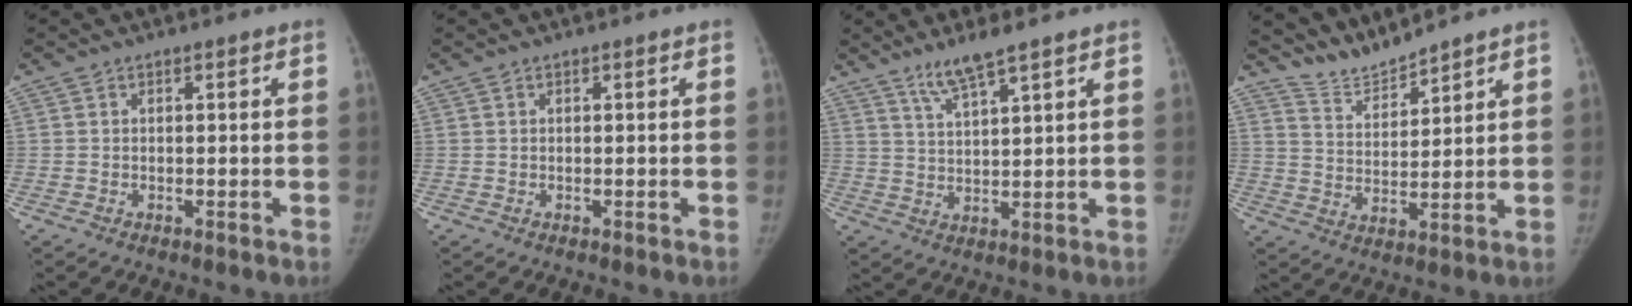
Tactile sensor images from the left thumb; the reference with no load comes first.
{"total": 0.0}
{"total": 5.9, "force": [4.5, 0.2, 3.8], "torque": [-0.076, -0.028, 0.091]}
{"total": 5.6, "force": [5.6, -0.1, 0.0], "torque": [0.004, -0.043, 0.123]}